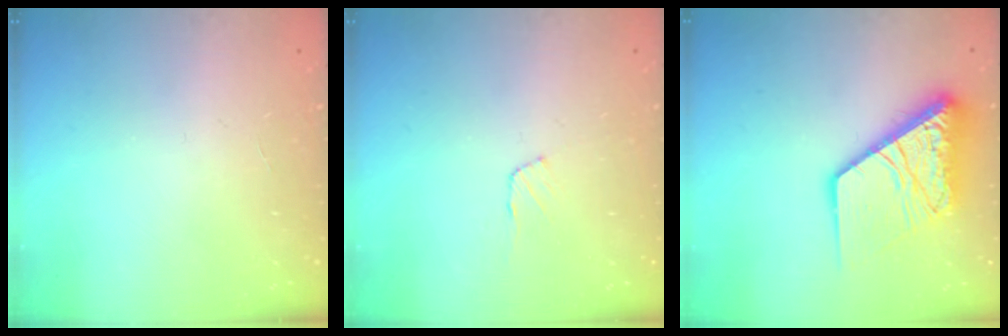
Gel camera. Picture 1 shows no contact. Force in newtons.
{"total": 4.5, "press": 4.4, "slide": 0.4}
{"total": 18.1, "press": 17.9, "slide": 2.1}